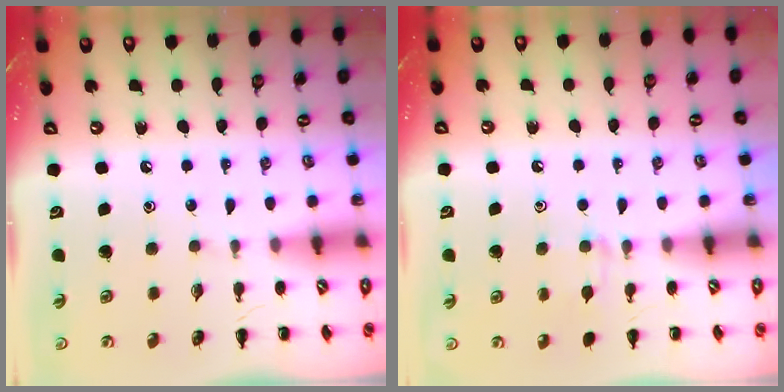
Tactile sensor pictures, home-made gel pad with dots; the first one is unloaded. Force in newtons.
{"total": 6.6, "press": 6.3, "slide": 2.1}